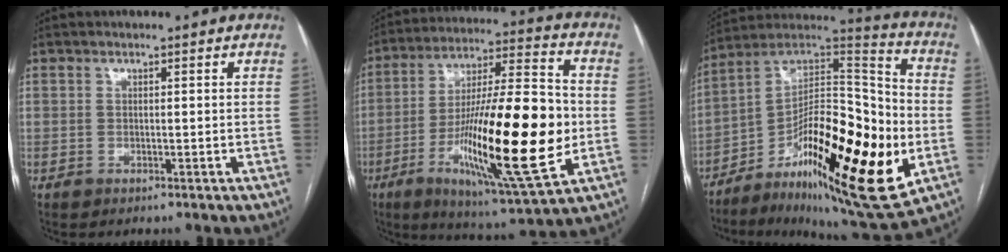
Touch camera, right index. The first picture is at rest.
{"total": 25.8, "force": [-5.0, 3.2, 25.1], "torque": [-0.426, -0.022, -0.081]}
{"total": 30.1, "force": [-9.0, 7.2, 27.8], "torque": [-0.438, -0.019, -0.135]}